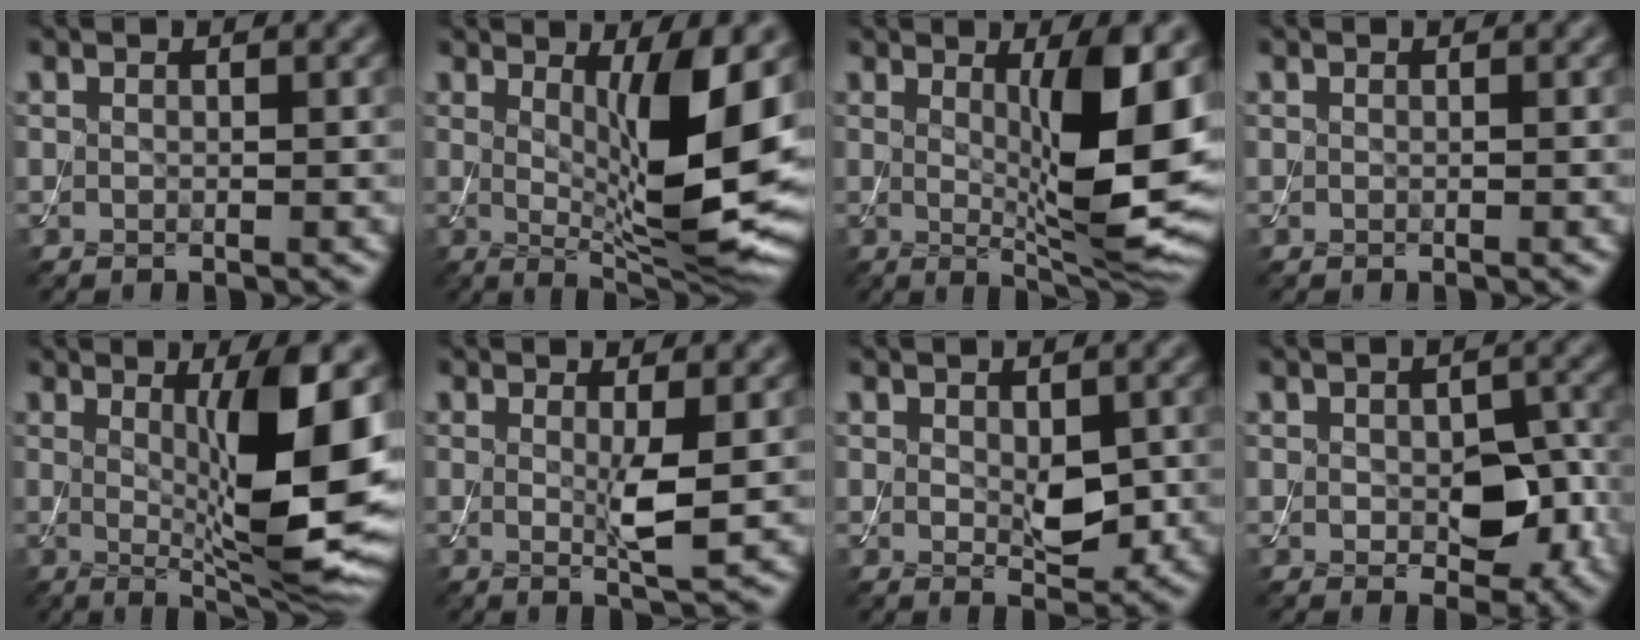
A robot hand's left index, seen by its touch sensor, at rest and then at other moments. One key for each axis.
{"total": 10.2, "fx": 1.3, "fy": 2.5, "fz": 9.8, "tx": -0.149, "ty": -0.019, "tz": 0.030}
{"total": 9.5, "fx": 1.2, "fy": 2.0, "fz": 9.2, "tx": -0.134, "ty": -0.018, "tz": 0.029}
{"total": 0.0}
{"total": 10.7, "fx": 1.1, "fy": 2.3, "fz": 10.4, "tx": -0.151, "ty": -0.018, "tz": 0.030}
{"total": 2.9, "fx": 0.2, "fy": 0.3, "fz": 2.9, "tx": -0.054, "ty": -0.010, "tz": 0.005}
{"total": 3.3, "fx": 0.1, "fy": 1.8, "fz": 2.8, "tx": -0.045, "ty": -0.007, "tz": 0.007}
{"total": 5.4, "fx": -0.6, "fy": 3.2, "fz": 4.3, "tx": -0.059, "ty": -0.009, "tz": -0.005}